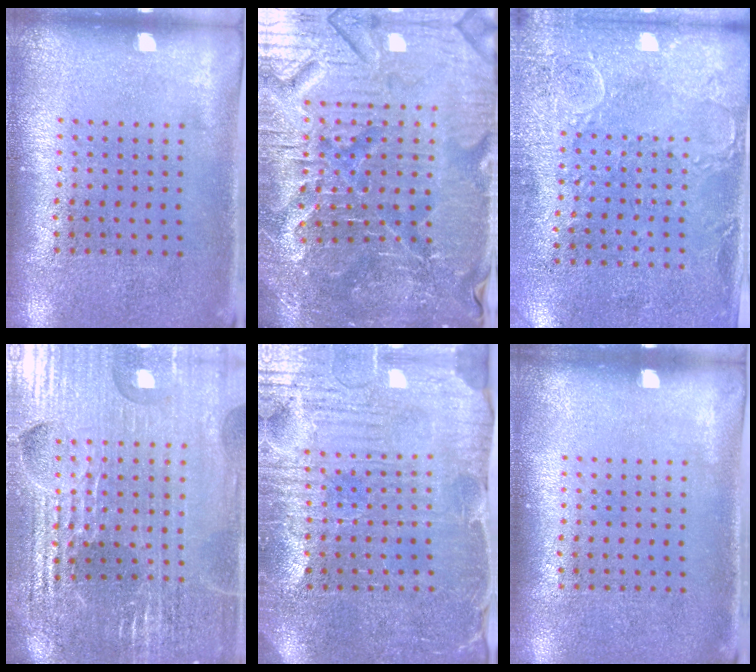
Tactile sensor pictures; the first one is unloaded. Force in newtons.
{"total": 5.8, "press": 5.5, "slide": 1.9}
{"total": 2.9, "press": 2.3, "slide": 1.8}
{"total": 5.0, "press": 4.7, "slide": 1.7}
{"total": 4.1, "press": 4.0, "slide": 1.0}
{"total": 0.0}